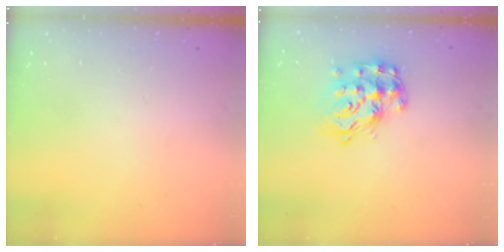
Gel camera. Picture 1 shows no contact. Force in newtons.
{"total": 16.4, "press": 16.4, "slide": 1.1}